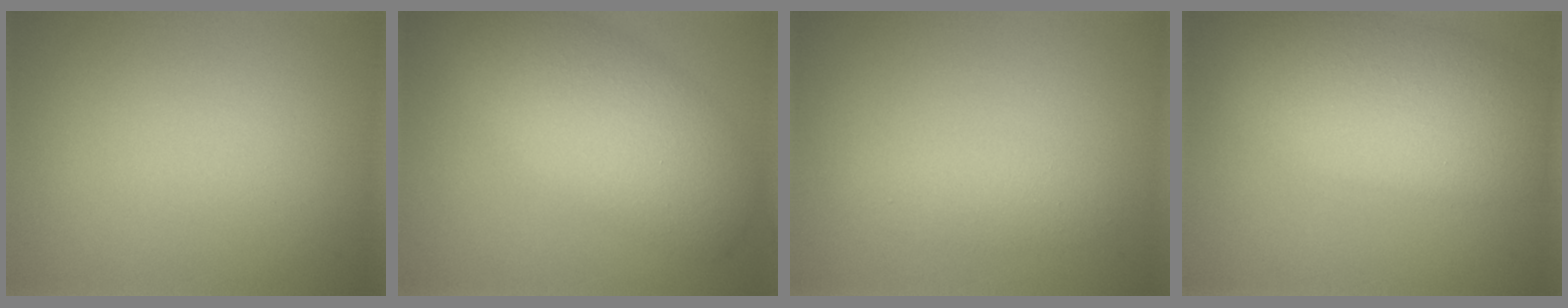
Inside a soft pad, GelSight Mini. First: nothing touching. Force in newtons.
{"total": 7.3, "press": 7.3, "slide": 0.5}
{"total": 1.9, "press": 1.9, "slide": 0.0}
{"total": 8.7, "press": 8.7, "slide": 0.7}